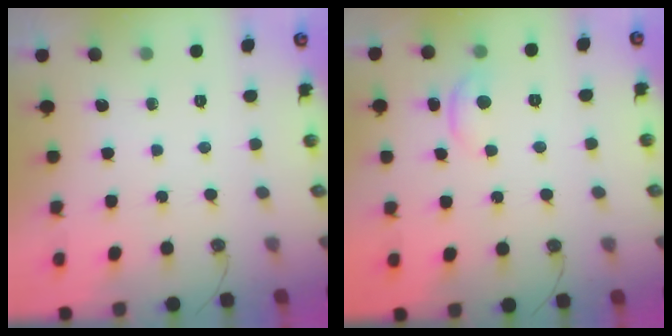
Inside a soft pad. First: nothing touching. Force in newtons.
{"total": 1.8, "press": 1.8, "slide": 0.4}